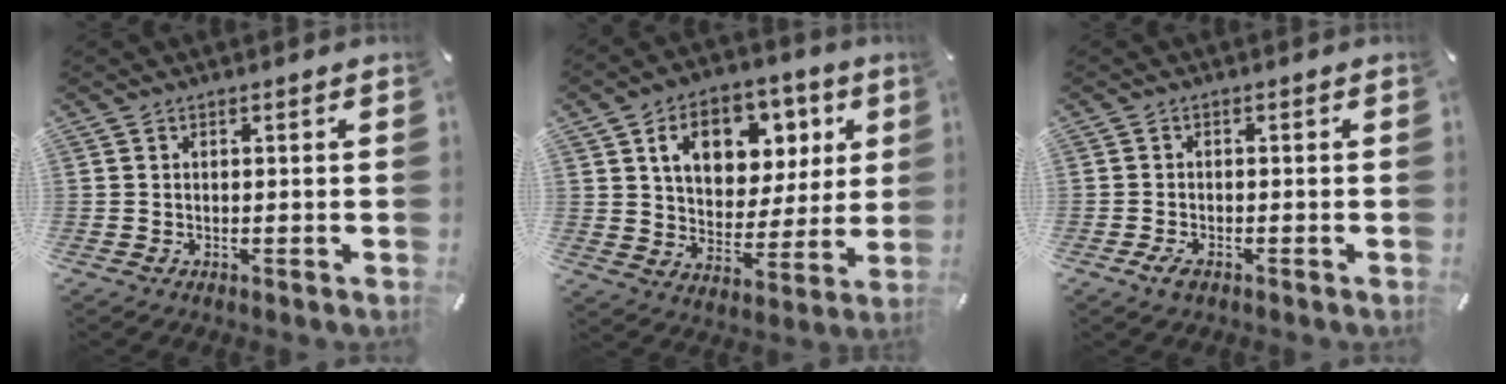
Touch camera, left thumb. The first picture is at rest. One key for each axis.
{"total": 14.7, "fx": 6.2, "fy": 10.8, "fz": 7.8, "tx": -0.118, "ty": -0.016, "tz": 0.111}
{"total": 2.3, "fx": -1.5, "fy": 1.1, "fz": 1.4, "tx": -0.037, "ty": 0.000, "tz": -0.030}